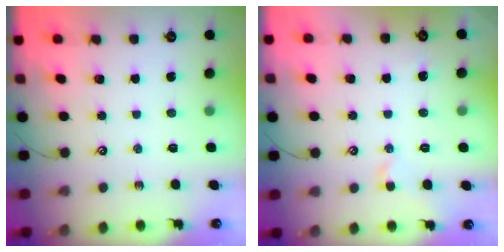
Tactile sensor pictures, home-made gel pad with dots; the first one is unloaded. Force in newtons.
{"total": 0.9, "press": 0.8, "slide": 0.3}